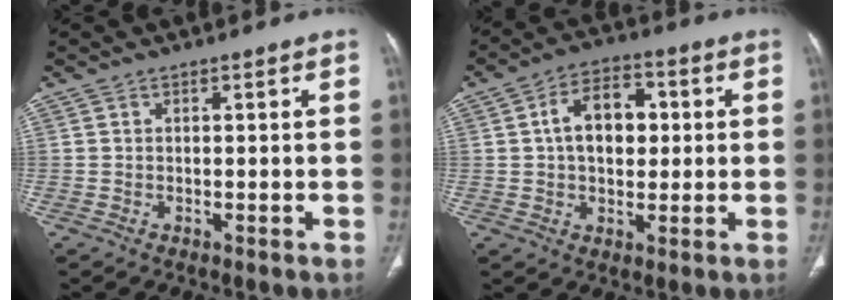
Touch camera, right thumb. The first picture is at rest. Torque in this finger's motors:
{"motor_torque": [0.23, 2.31, 0.54, -0.60, 0.21]}